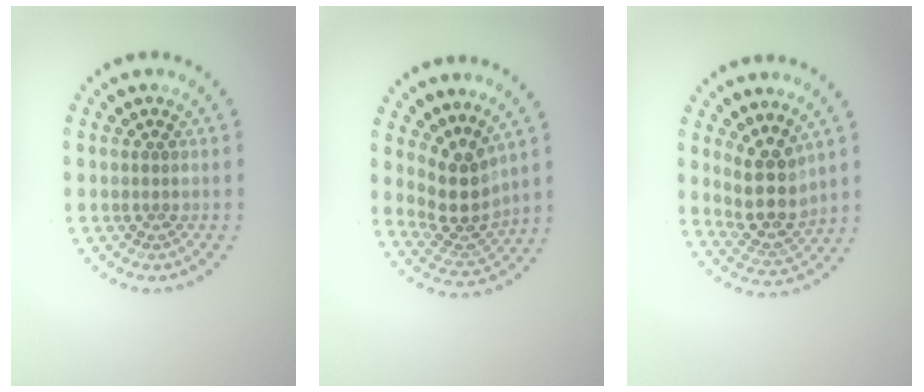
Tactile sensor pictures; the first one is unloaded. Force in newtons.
{"total": 3.5, "press": 2.7, "slide": 2.3}
{"total": 4.1, "press": 3.4, "slide": 2.2}